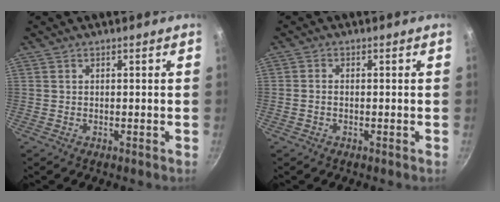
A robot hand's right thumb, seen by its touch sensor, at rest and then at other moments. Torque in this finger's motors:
{"motor_torque": [0.09, -0.33, -0.17, -0.17, 0.02]}